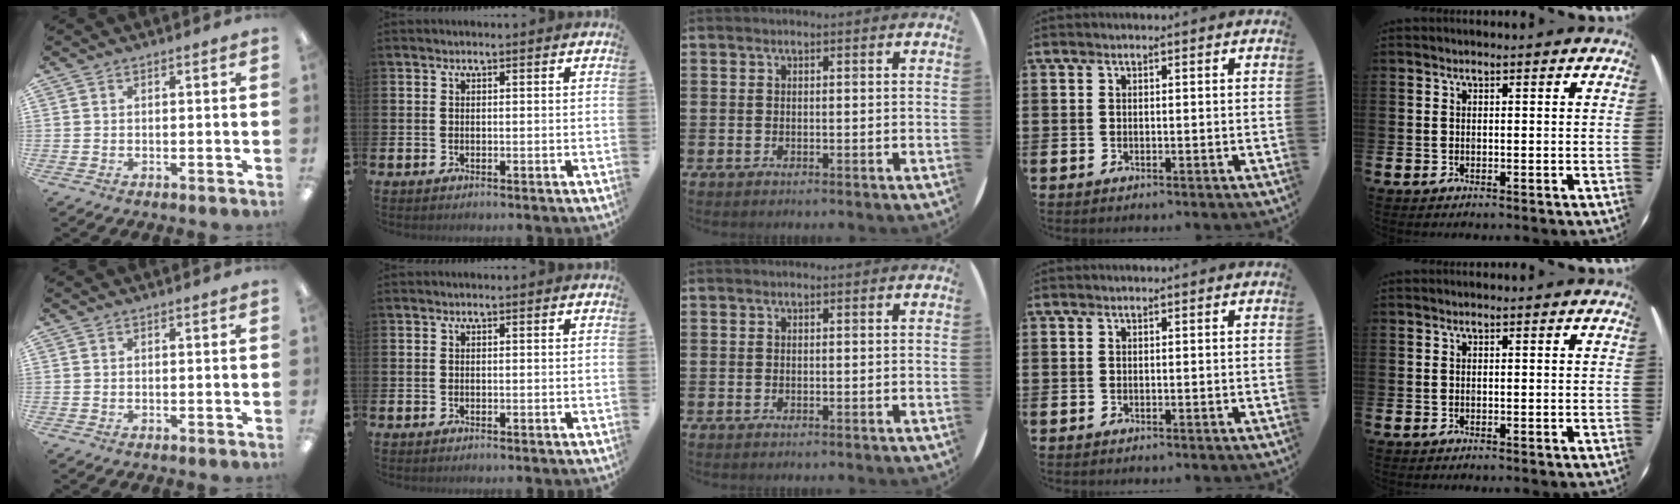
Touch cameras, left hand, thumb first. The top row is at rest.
{}